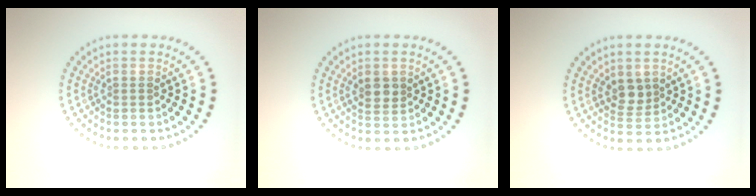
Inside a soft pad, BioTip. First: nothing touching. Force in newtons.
{"total": 1.8, "press": 1.7, "slide": 0.7}
{"total": 2.0, "press": 1.8, "slide": 0.9}